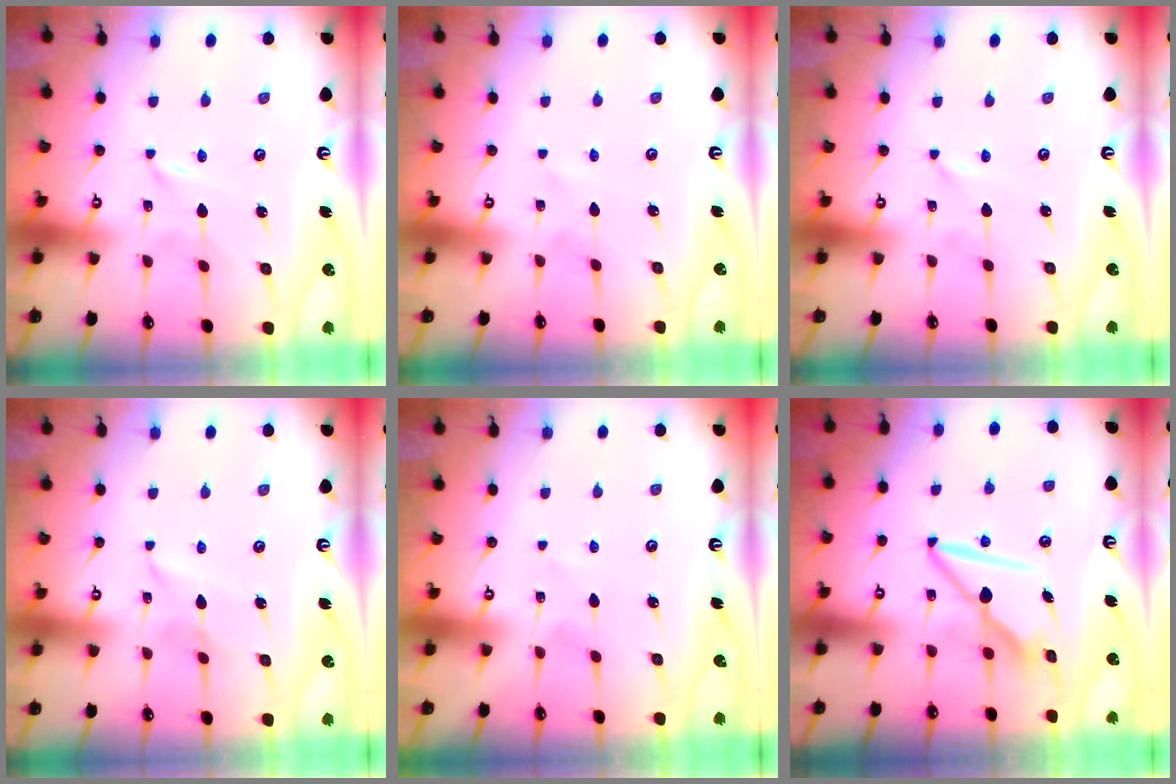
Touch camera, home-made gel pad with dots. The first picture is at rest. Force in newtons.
{"total": 1.0, "press": 1.0, "slide": 0.2}
{"total": 0.0}
{"total": 2.5, "press": 2.5, "slide": 0.2}
{"total": 1.9, "press": 1.8, "slide": 0.3}
{"total": 9.1, "press": 9.1, "slide": 0.7}